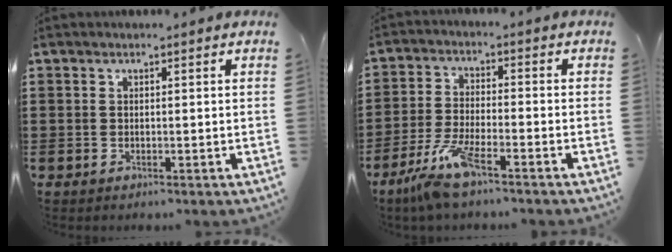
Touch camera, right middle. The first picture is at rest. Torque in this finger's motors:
{"motor_torque": [1.30, -0.84, 0.20, 0.11]}